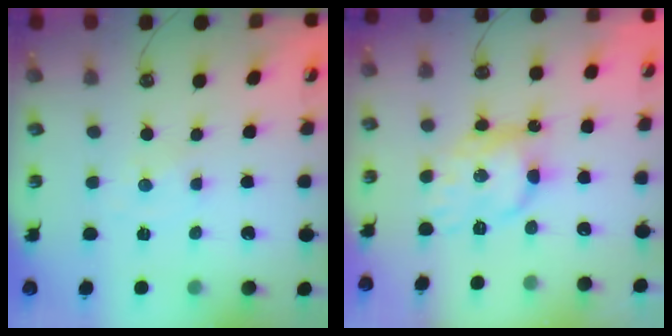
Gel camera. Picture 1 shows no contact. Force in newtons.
{"total": 12.1, "press": 12.1, "slide": 0.8}